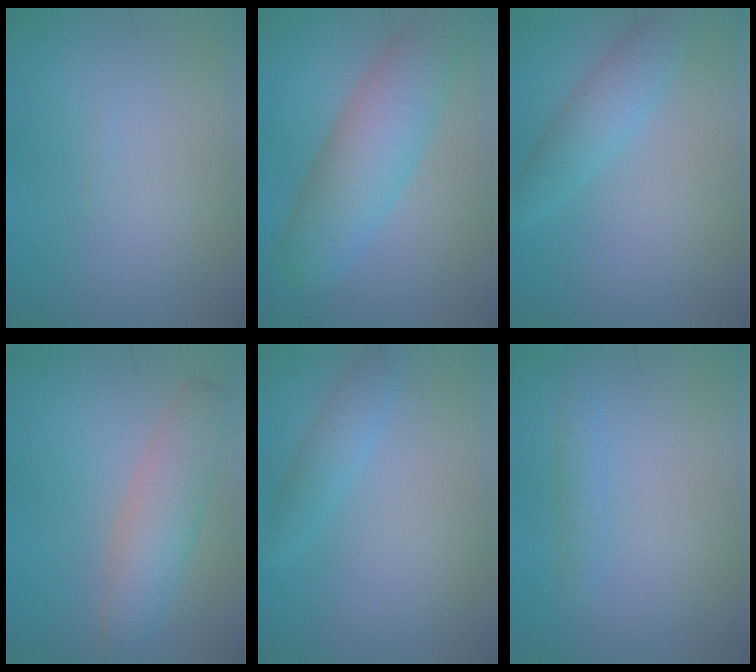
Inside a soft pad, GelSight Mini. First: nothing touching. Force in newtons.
{"total": 6.7, "press": 6.7, "slide": 0.1}
{"total": 3.0, "press": 3.0, "slide": 0.1}
{"total": 4.1, "press": 4.1, "slide": 0.1}
{"total": 1.9, "press": 1.9, "slide": 0.1}
{"total": 1.3, "press": 1.3, "slide": 0.0}